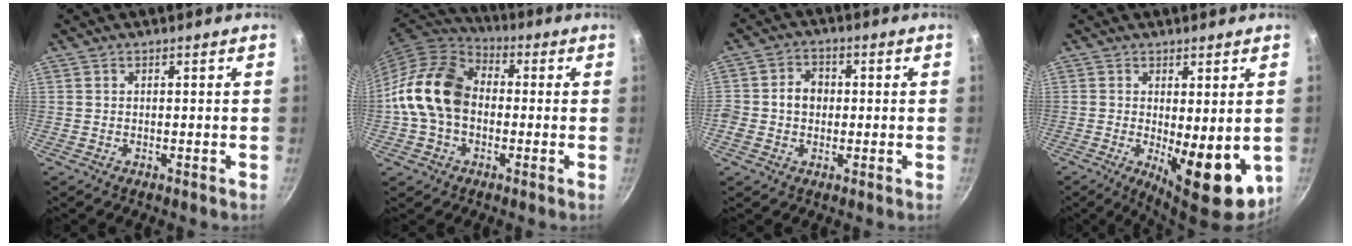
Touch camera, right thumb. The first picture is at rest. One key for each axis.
{"total": 15.2, "fx": -0.8, "fy": 11.2, "fz": 10.2, "tx": -0.162, "ty": 0.033, "tz": -0.030}
{"total": 5.7, "fx": -0.1, "fy": 4.8, "fz": 2.9, "tx": -0.025, "ty": 0.011, "tz": -0.013}
{"total": 11.5, "fx": -1.5, "fy": 4.4, "fz": 10.5, "tx": -0.121, "ty": -0.010, "tz": -0.006}